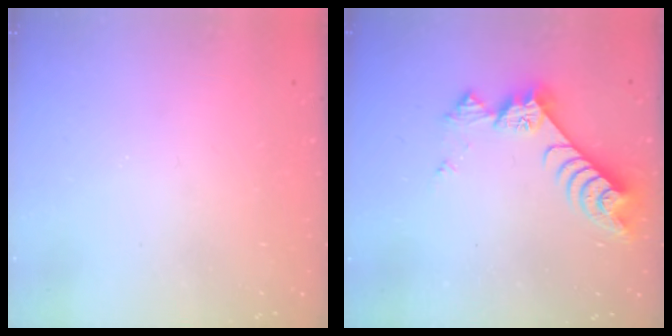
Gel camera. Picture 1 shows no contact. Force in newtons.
{"total": 8.7, "press": 8.7, "slide": 0.4}